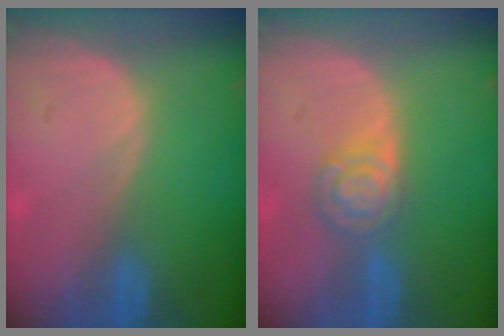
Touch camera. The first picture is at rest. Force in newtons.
{"total": 5.3, "press": 4.6, "slide": 2.6}